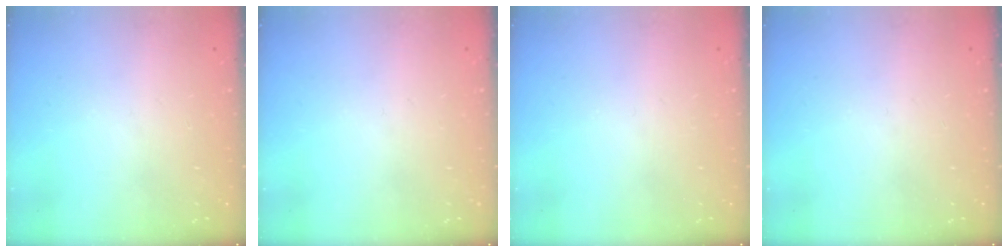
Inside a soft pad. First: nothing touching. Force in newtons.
{"total": 0.0}
{"total": 0.0}
{"total": 0.0}